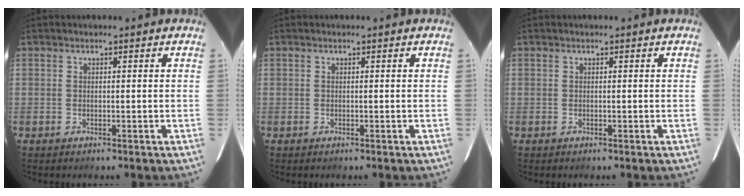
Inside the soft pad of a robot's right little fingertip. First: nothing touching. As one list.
[{"total": 0.0}, {"total": 0.0}]